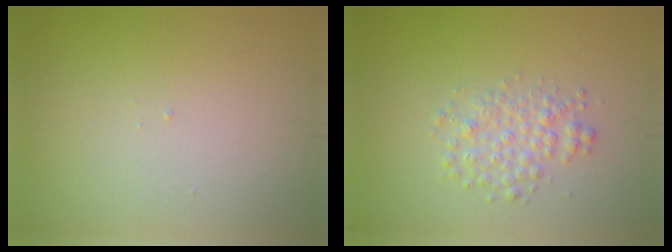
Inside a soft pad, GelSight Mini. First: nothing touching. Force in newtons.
{"total": 2.5, "press": 2.5, "slide": 0.1}